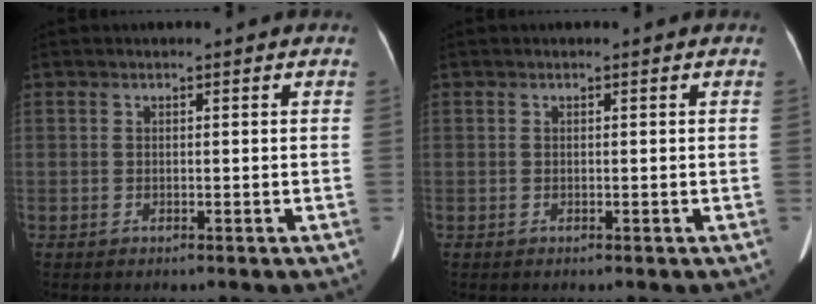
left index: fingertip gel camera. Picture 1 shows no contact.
{"total": 0.0}